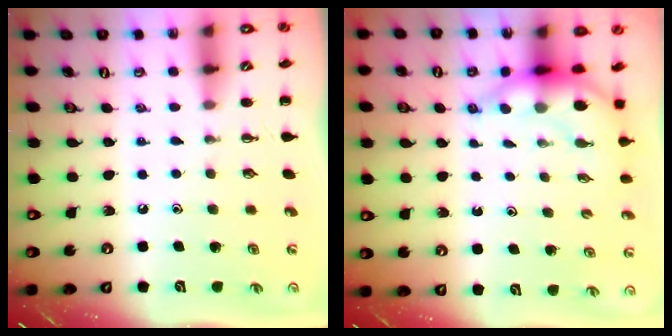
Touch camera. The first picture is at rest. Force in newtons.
{"total": 6.1, "press": 6.0, "slide": 0.8}